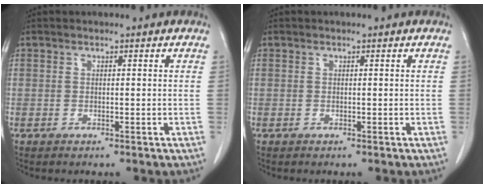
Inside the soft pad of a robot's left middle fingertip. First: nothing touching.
{"total": 0.0}